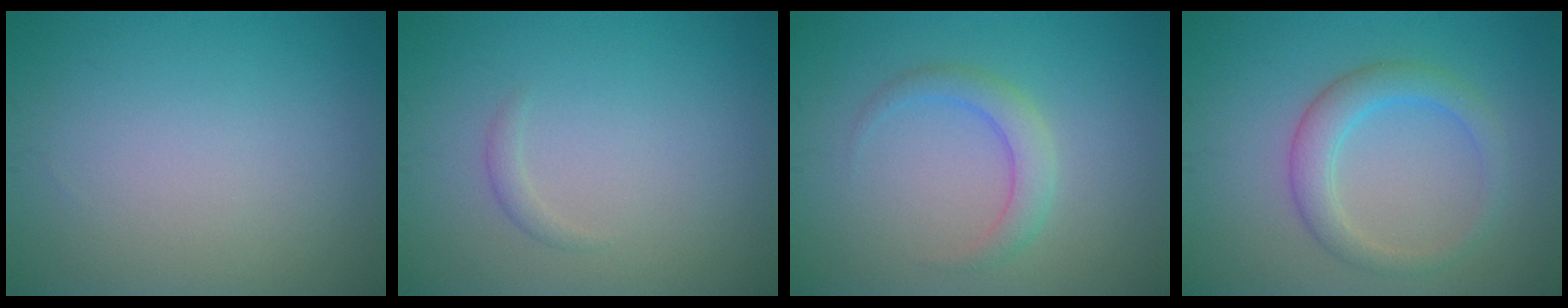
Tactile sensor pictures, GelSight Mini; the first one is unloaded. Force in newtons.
{"total": 0.8, "press": 0.8, "slide": 0.0}
{"total": 2.4, "press": 2.4, "slide": 0.0}
{"total": 3.3, "press": 3.3, "slide": 0.1}